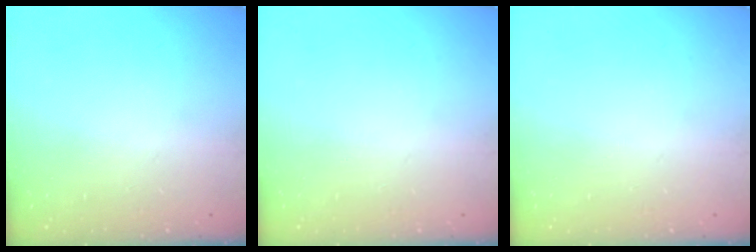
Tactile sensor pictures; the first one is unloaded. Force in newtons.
{"total": 0.0}
{"total": 0.0}